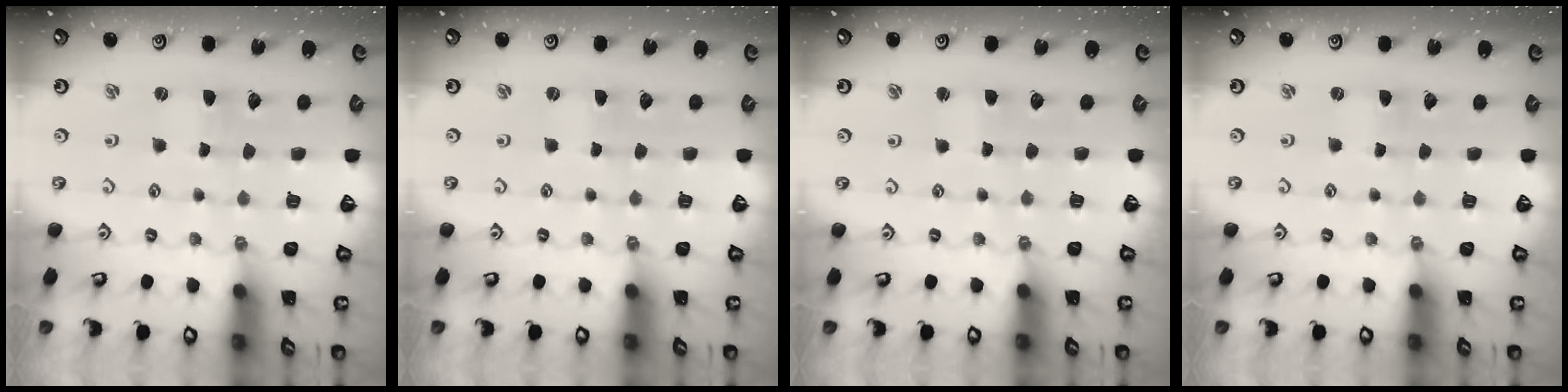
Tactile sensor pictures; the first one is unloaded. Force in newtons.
{"total": 0.0}
{"total": 1.9, "press": 1.8, "slide": 0.3}
{"total": 0.0}